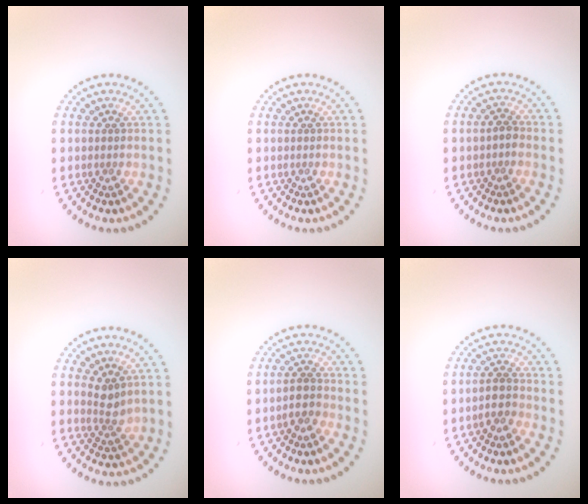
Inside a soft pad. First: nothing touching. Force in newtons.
{"total": 0.0}
{"total": 0.8, "press": 0.8, "slide": 0.3}
{"total": 1.7, "press": 1.3, "slide": 1.1}
{"total": 1.7, "press": 1.4, "slide": 1.0}
{"total": 1.7, "press": 1.4, "slide": 1.0}